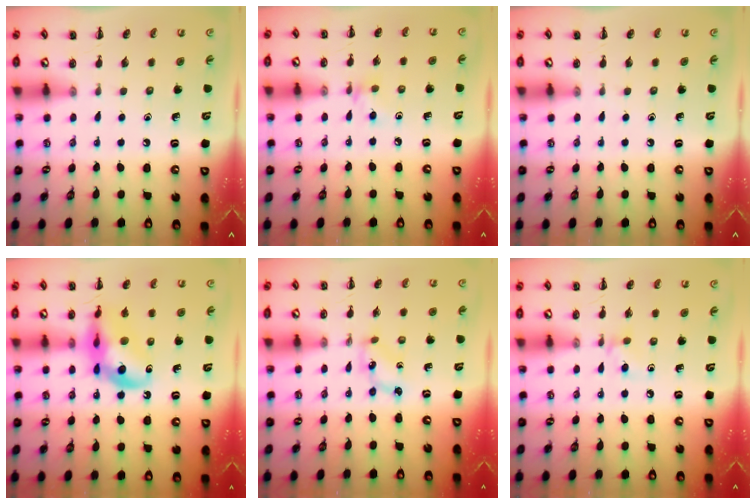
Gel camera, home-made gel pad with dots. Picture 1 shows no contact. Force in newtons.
{"total": 4.4, "press": 4.1, "slide": 1.7}
{"total": 0.0}
{"total": 14.1, "press": 13.9, "slide": 2.7}
{"total": 1.9, "press": 1.9, "slide": 0.3}
{"total": 5.6, "press": 5.2, "slide": 2.0}